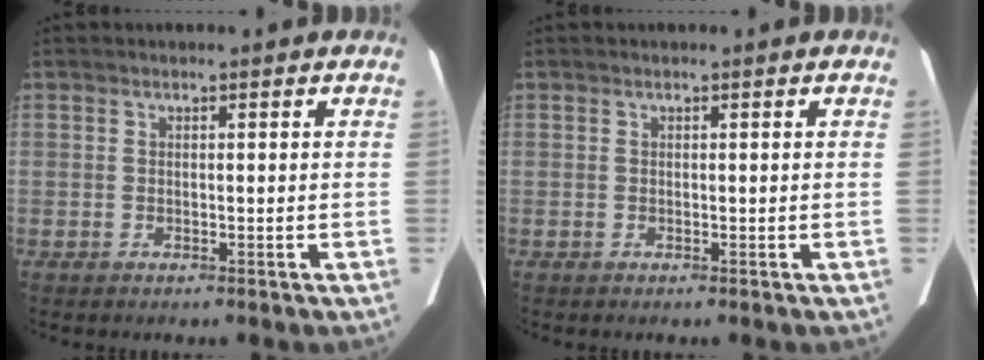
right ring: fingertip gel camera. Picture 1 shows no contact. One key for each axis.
{"total": 0.0}